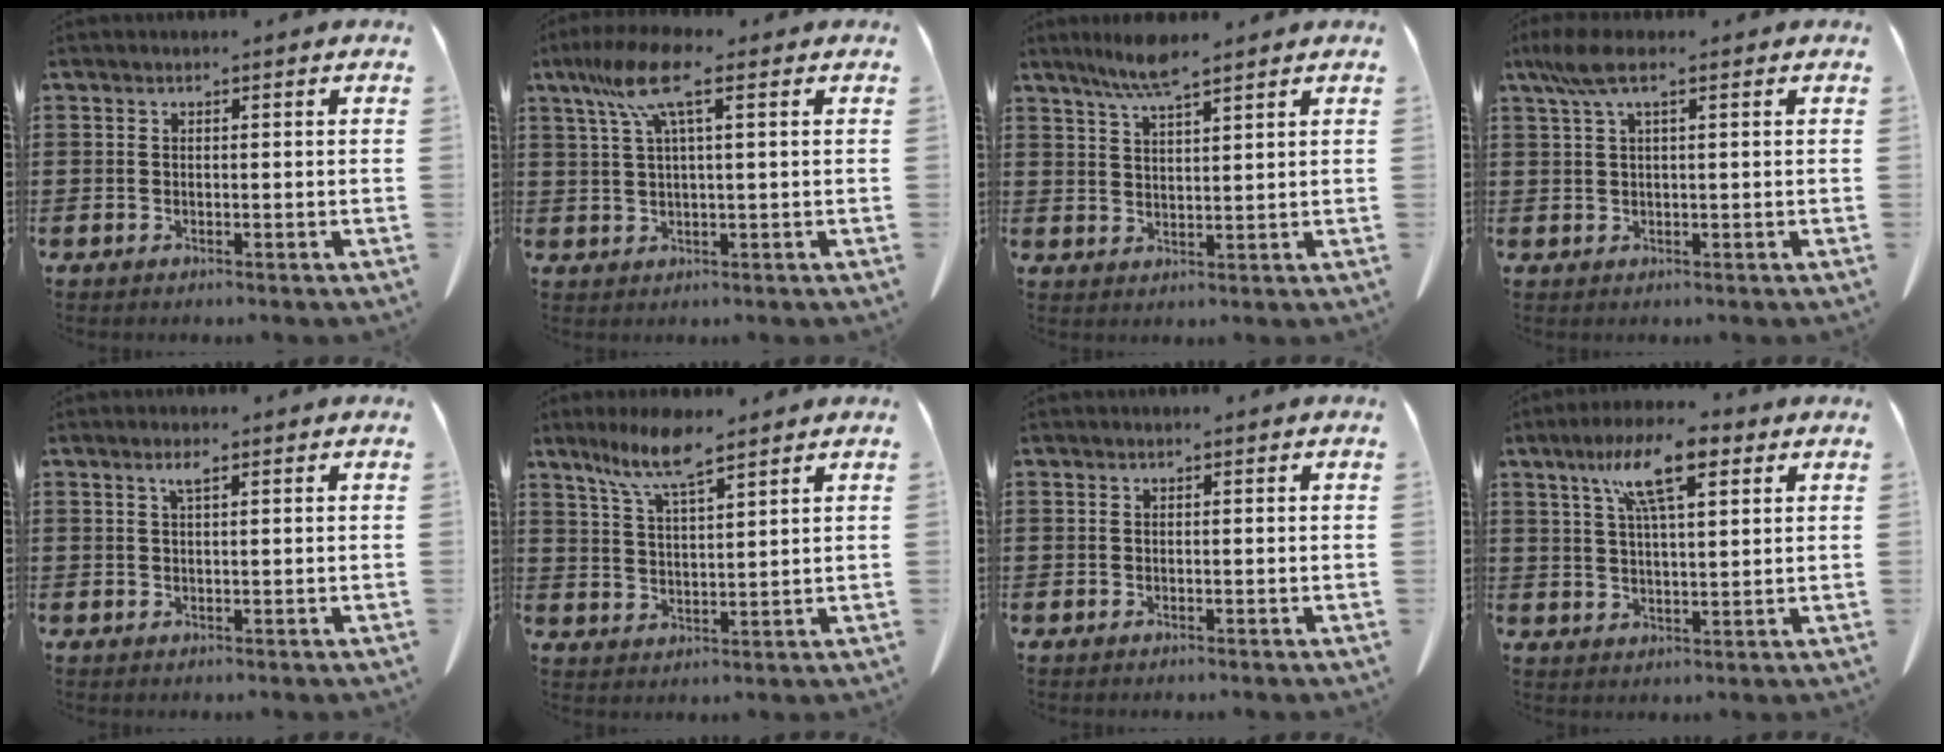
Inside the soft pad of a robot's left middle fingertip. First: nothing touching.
{"total": 8.0, "force": [3.4, 1.2, 7.2], "torque": [-0.160, 0.002, 0.055]}
{"total": 5.3, "force": [4.0, 0.4, 3.3], "torque": [-0.075, -0.003, 0.071]}
{"total": 4.3, "force": [1.5, 1.0, 3.9], "torque": [-0.084, 0.001, 0.025]}
{"total": 1.7, "force": [0.9, 0.4, 1.4], "torque": [-0.031, 0.003, 0.015]}
{"total": 8.2, "force": [6.0, 1.5, 5.4], "torque": [-0.120, -0.009, 0.107]}
{"total": 0.0}
{"total": 10.6, "force": [6.0, 2.6, 8.4], "torque": [-0.167, 0.002, 0.100]}